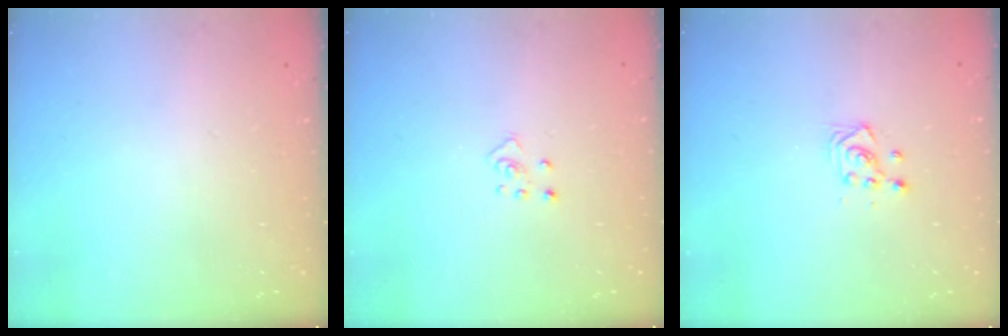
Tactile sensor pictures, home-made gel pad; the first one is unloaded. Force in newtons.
{"total": 3.7, "press": 3.7, "slide": 0.3}
{"total": 3.0, "press": 3.0, "slide": 0.5}